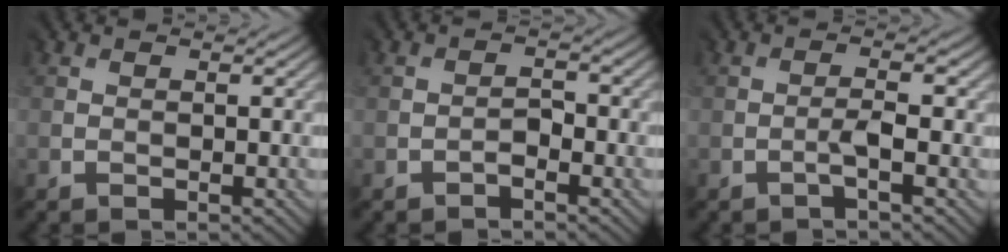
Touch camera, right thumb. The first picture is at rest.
{"total": 1.2, "force": [-1.0, -0.2, -0.6], "torque": [0.014, 0.004, -0.019]}
{"total": 1.4, "force": [-0.9, -0.5, 0.9], "torque": [-0.018, 0.007, -0.020]}